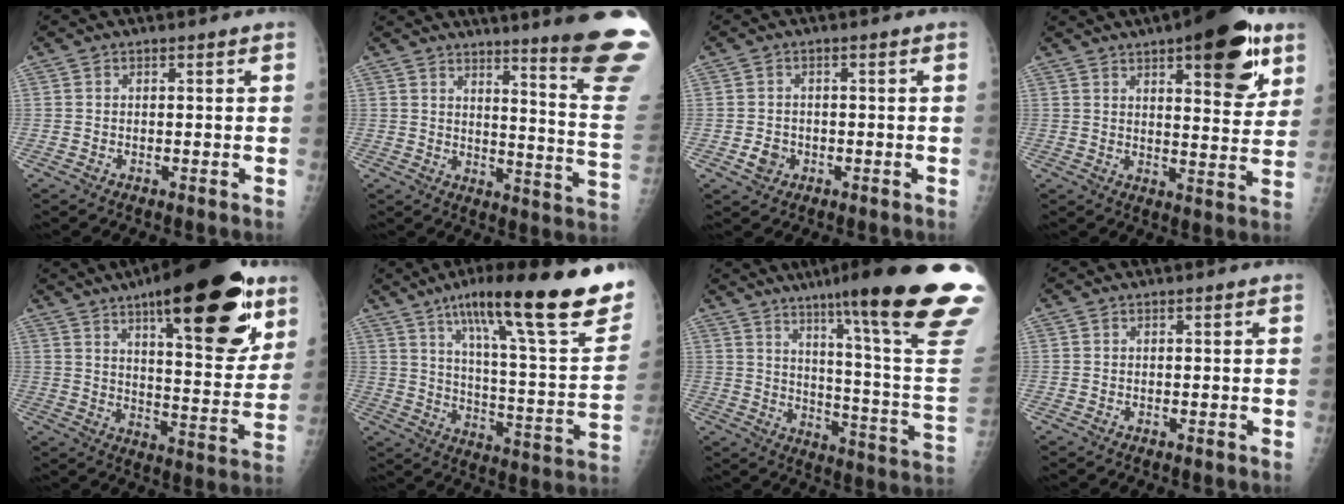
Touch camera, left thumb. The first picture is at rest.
{"total": 20.1, "force": [15.0, 0.2, 13.3], "torque": [-0.147, -0.135, 0.185]}
{"total": 2.8, "force": [-1.0, 2.3, 1.1], "torque": [-0.013, 0.004, -0.014]}
{"total": 17.3, "force": [9.1, 6.0, 13.5], "torque": [-0.146, -0.035, 0.123]}
{"total": 26.3, "force": [14.7, 8.5, 20.2], "torque": [-0.255, -0.051, 0.216]}
{"total": 30.0, "force": [18.8, 5.0, 22.8], "torque": [-0.310, -0.053, 0.280]}
{"total": 29.0, "force": [18.7, 1.5, 22.2], "torque": [-0.263, -0.097, 0.265]}
{"total": 0.0}